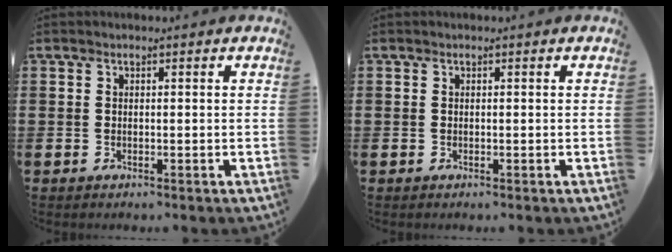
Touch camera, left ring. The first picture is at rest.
{"total": 0.0}